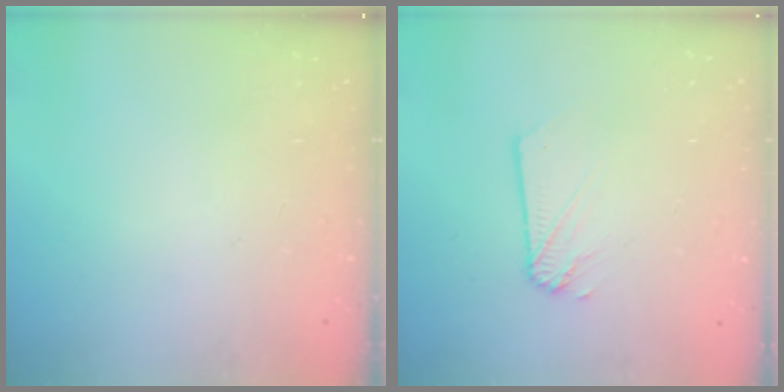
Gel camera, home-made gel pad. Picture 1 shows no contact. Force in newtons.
{"total": 1.9, "press": 1.9, "slide": 0.3}